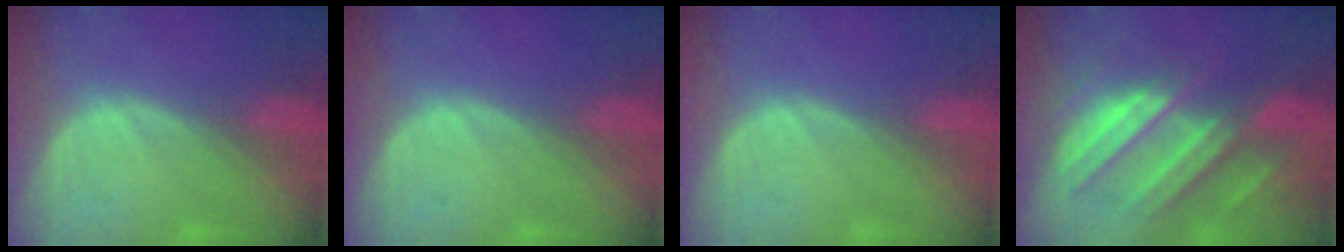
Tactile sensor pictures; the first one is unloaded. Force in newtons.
{"total": 0.0}
{"total": 0.0}
{"total": 10.3, "press": 9.1, "slide": 4.9}